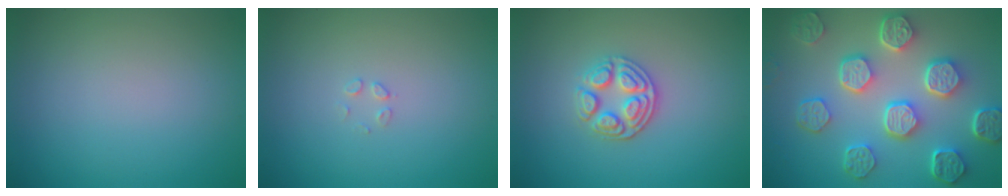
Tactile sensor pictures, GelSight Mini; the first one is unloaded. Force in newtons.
{"total": 0.8, "press": 0.8, "slide": 0.0}
{"total": 3.4, "press": 3.0, "slide": 1.5}
{"total": 7.9, "press": 6.0, "slide": 5.1}